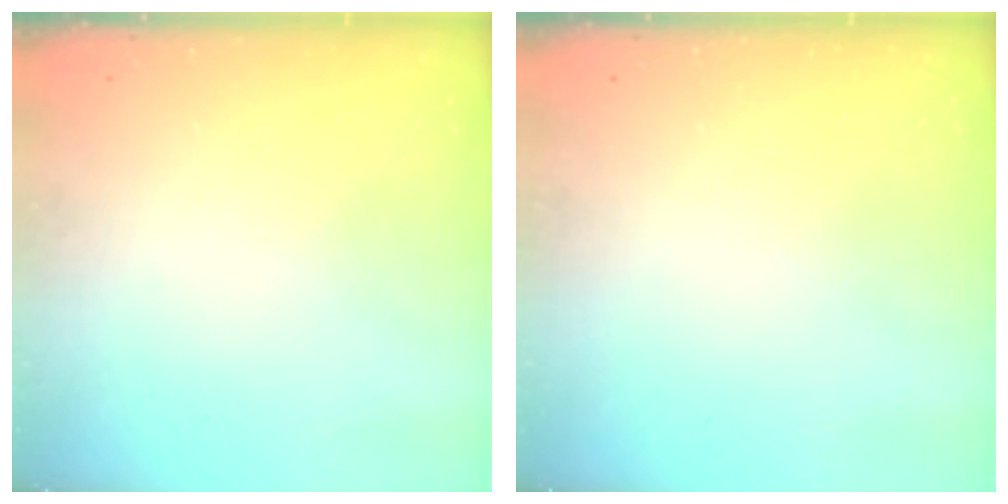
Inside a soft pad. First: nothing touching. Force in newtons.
{"total": 0.0}